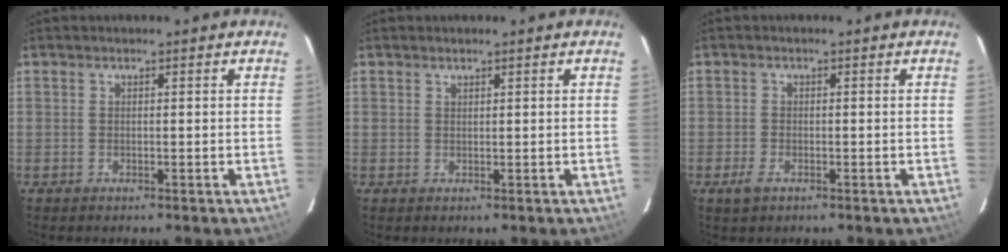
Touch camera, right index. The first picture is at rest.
{"total": 0.5, "force": [0.5, 0.2, 0.1], "torque": [-0.001, 0.002, 0.010]}
{"total": 2.3, "force": [-1.4, 1.2, 1.5], "torque": [-0.033, -0.004, -0.025]}